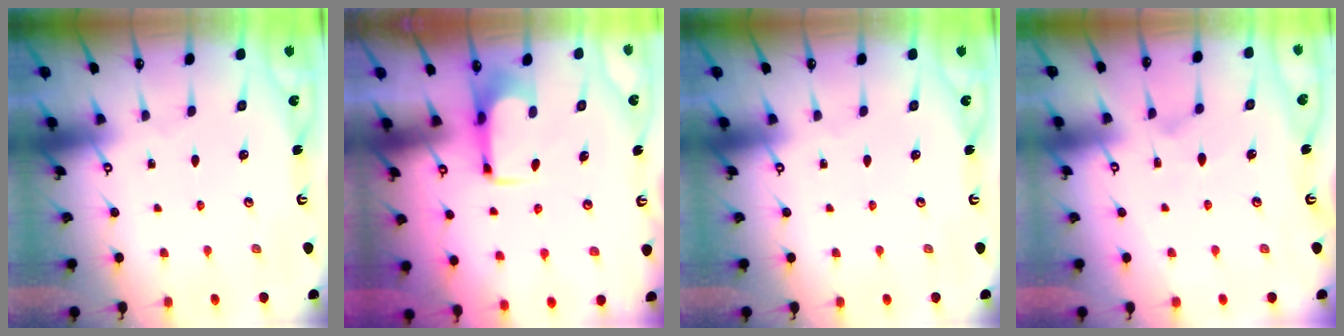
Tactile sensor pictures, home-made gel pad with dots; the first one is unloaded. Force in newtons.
{"total": 2.2, "press": 2.1, "slide": 0.4}
{"total": 0.0}
{"total": 2.0, "press": 1.6, "slide": 1.2}